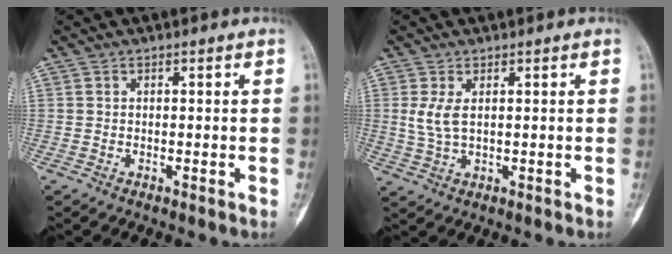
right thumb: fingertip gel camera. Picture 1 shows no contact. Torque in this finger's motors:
{"motor_torque": [0.10, 0.24, 0.34, 0.32, 0.00]}